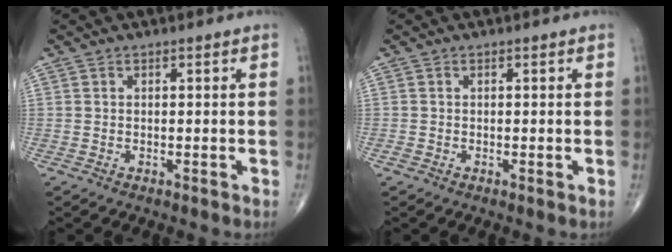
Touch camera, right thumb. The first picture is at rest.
{"total": 0.6, "force": [-0.3, 0.3, 0.5], "torque": [-0.009, -0.004, -0.009]}